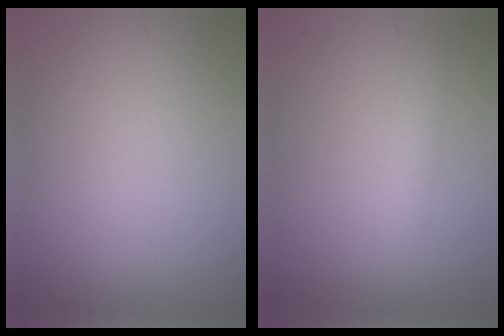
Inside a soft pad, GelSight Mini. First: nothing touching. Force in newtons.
{"total": 1.8, "press": 1.8, "slide": 0.1}